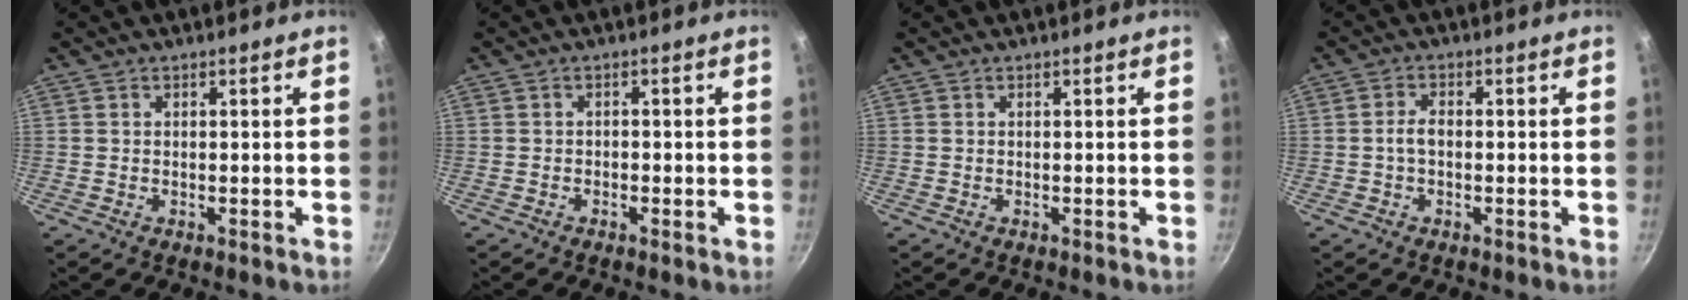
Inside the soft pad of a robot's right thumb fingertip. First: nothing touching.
{"total": 0.9, "force": [-0.6, 0.6, 0.3], "torque": [-0.008, 0.006, -0.011]}
{"total": 0.0}
{"total": 2.7, "force": [-0.3, 1.6, 2.2], "torque": [-0.039, 0.013, -0.009]}